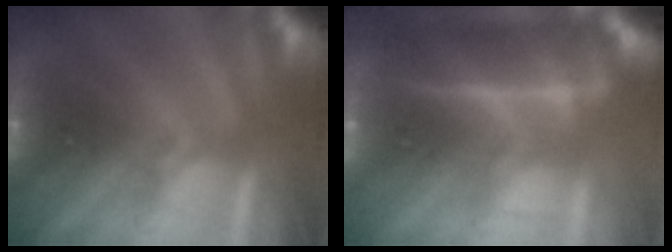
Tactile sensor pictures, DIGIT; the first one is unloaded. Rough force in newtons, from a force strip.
{"total": 7.0}